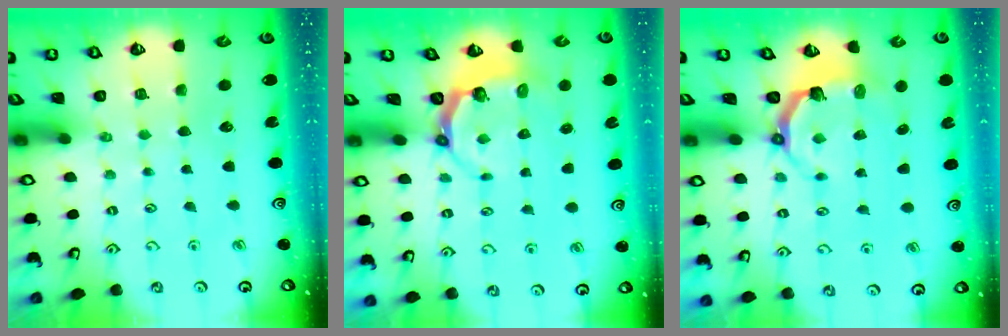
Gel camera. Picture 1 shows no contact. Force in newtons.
{"total": 5.0, "press": 4.1, "slide": 2.9}
{"total": 4.9, "press": 3.4, "slide": 3.6}